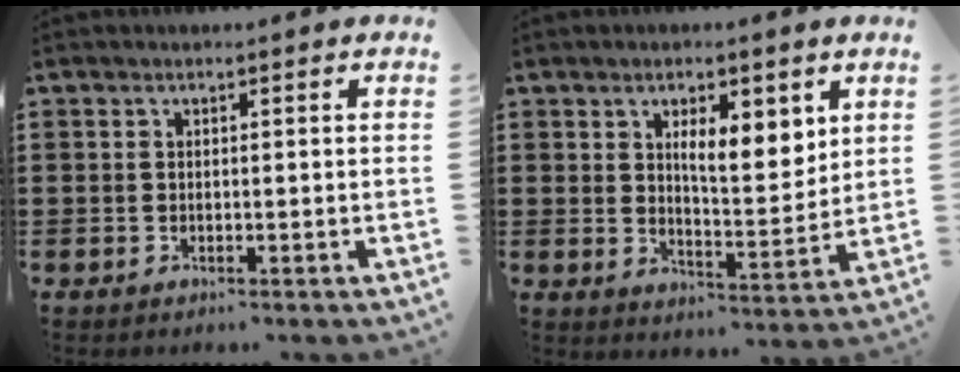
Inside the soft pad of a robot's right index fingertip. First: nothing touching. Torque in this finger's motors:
{"motor_torque": [0.39, 0.37, 0.28, 0.10]}